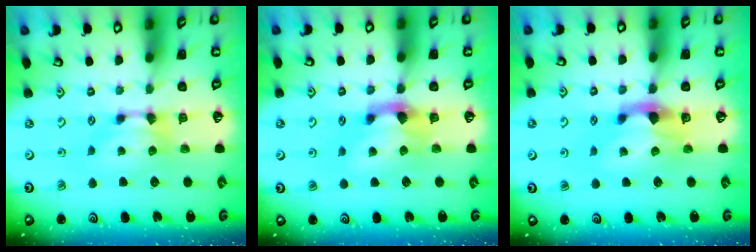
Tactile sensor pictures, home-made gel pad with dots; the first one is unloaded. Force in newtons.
{"total": 2.6, "press": 2.0, "slide": 1.7}
{"total": 3.1, "press": 2.6, "slide": 1.6}